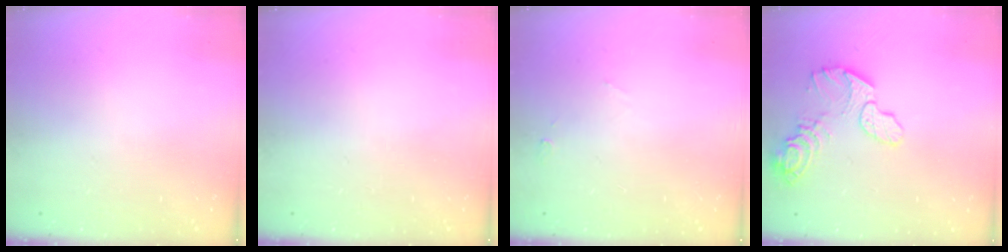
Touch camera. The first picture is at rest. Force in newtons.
{"total": 0.0}
{"total": 9.1, "press": 4.0, "slide": 8.2}
{"total": 13.0, "press": 13.0, "slide": 1.1}